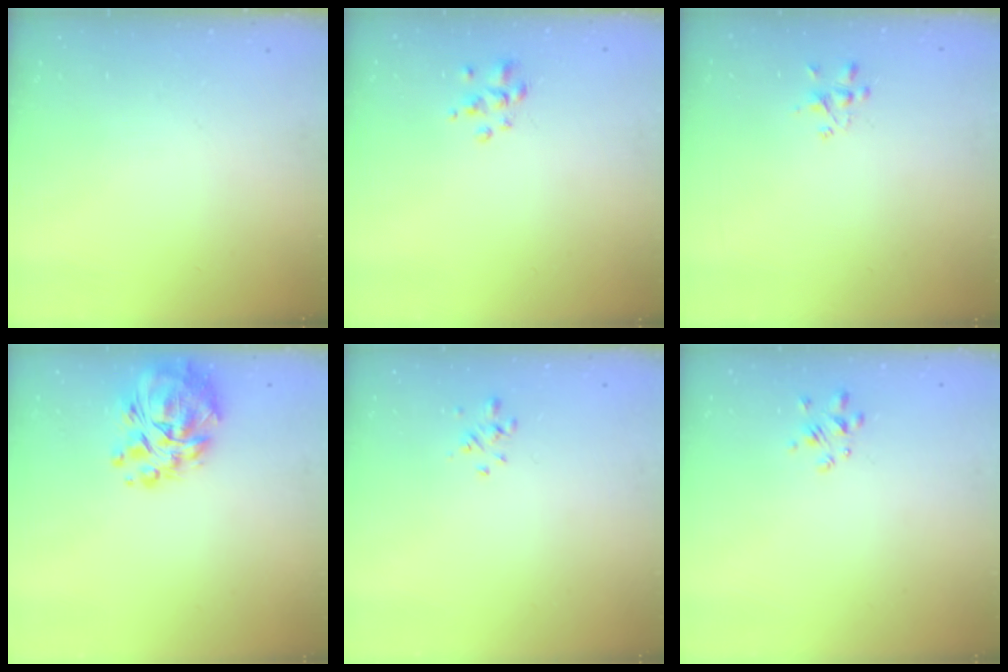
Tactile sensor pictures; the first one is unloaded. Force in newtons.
{"total": 2.7, "press": 2.5, "slide": 0.9}
{"total": 1.8, "press": 1.7, "slide": 0.7}
{"total": 12.1, "press": 11.4, "slide": 4.0}
{"total": 0.8, "press": 0.7, "slide": 0.5}
{"total": 2.7, "press": 2.4, "slide": 1.2}